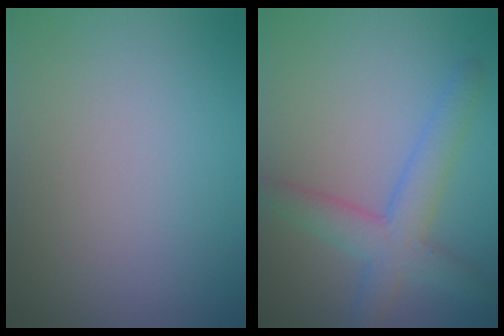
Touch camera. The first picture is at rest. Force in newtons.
{"total": 4.3, "press": 4.3, "slide": 0.1}